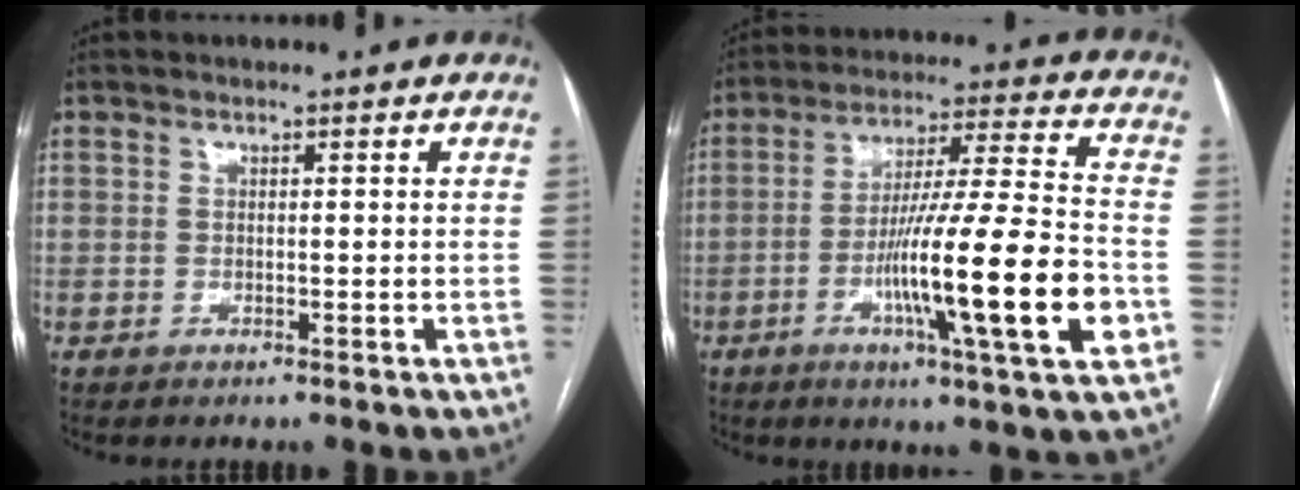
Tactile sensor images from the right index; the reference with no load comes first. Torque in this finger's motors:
{"motor_torque": [2.14, 0.00, 1.05, 0.21]}